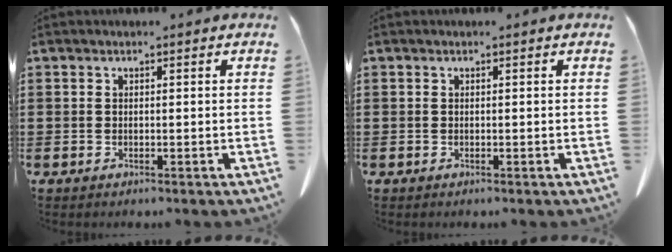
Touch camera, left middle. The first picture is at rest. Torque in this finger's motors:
{"motor_torque": [-0.04, 0.01, 0.02, 0.00]}